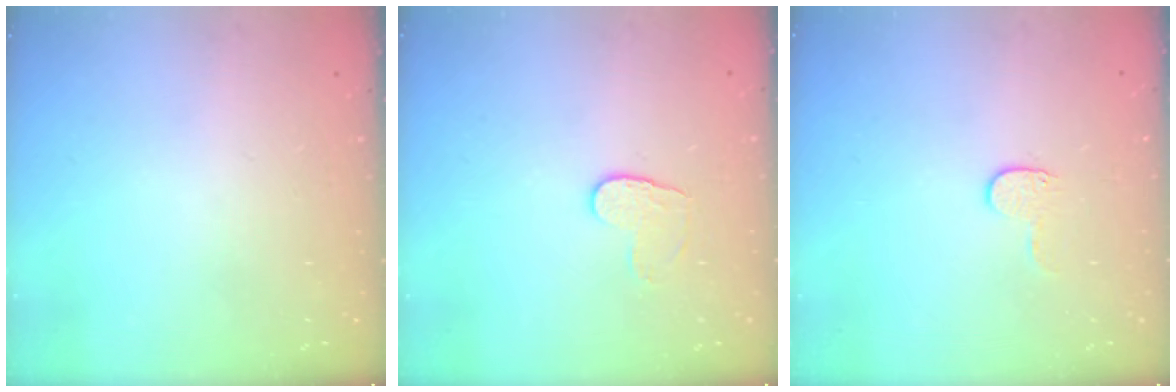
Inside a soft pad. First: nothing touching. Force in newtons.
{"total": 5.8, "press": 5.7, "slide": 0.5}
{"total": 4.7, "press": 4.7, "slide": 0.5}